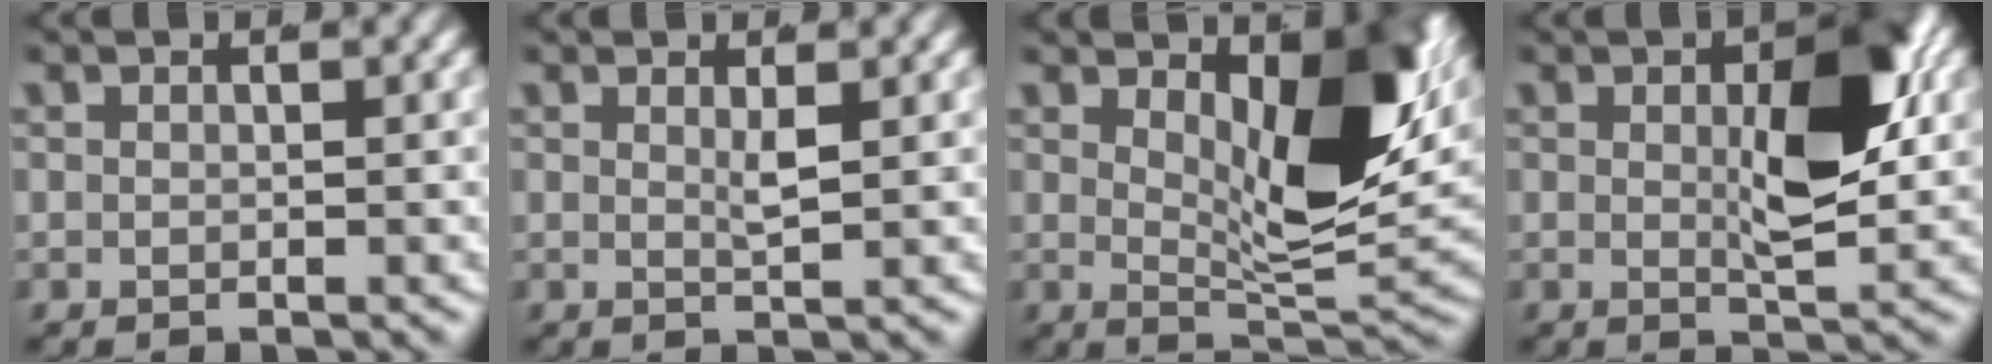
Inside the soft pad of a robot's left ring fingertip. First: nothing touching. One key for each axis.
{"total": 1.3, "fx": 0.6, "fy": -0.5, "fz": 1.0, "tx": -0.020, "ty": -0.014, "tz": 0.019}
{"total": 8.8, "fx": 3.4, "fy": 2.4, "fz": 7.8, "tx": -0.105, "ty": -0.017, "tz": 0.060}
{"total": 6.7, "fx": 0.6, "fy": 2.4, "fz": 6.2, "tx": -0.089, "ty": -0.017, "tz": 0.015}